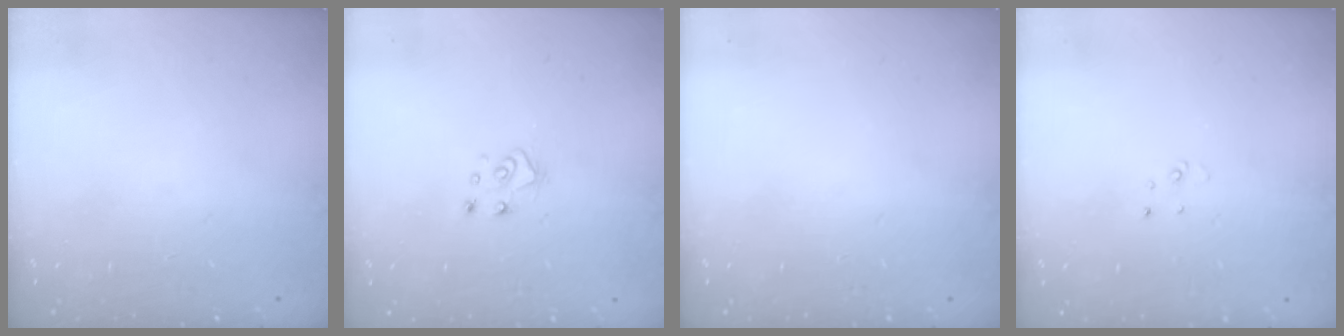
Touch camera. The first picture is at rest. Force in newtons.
{"total": 5.6, "press": 5.6, "slide": 0.4}
{"total": 0.0}
{"total": 2.0, "press": 2.0, "slide": 0.2}